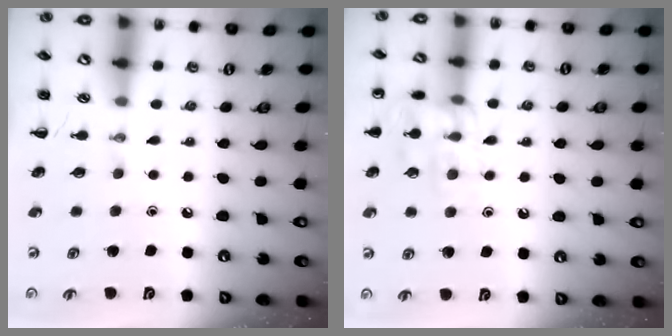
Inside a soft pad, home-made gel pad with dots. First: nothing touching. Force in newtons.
{"total": 11.5, "press": 11.4, "slide": 0.6}